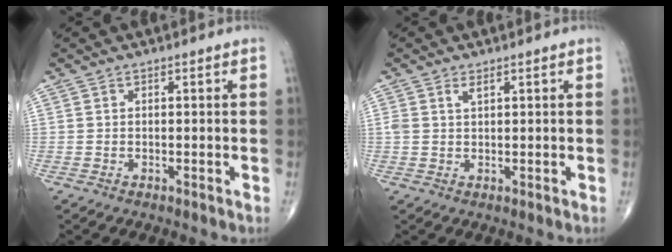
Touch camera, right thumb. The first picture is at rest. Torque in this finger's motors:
{"motor_torque": [-0.01, 0.01, 0.25, 0.19, 0.04]}